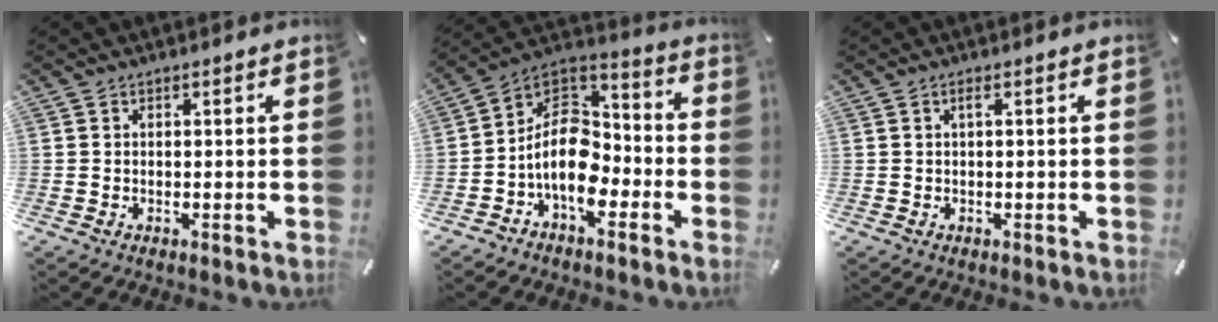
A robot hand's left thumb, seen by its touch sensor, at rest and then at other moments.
{"total": 13.3, "force": [-4.9, 9.1, 8.4], "torque": [-0.176, 0.014, -0.093]}
{"total": 1.1, "force": [0.2, 0.1, 1.1], "torque": [-0.022, 0.001, 0.003]}